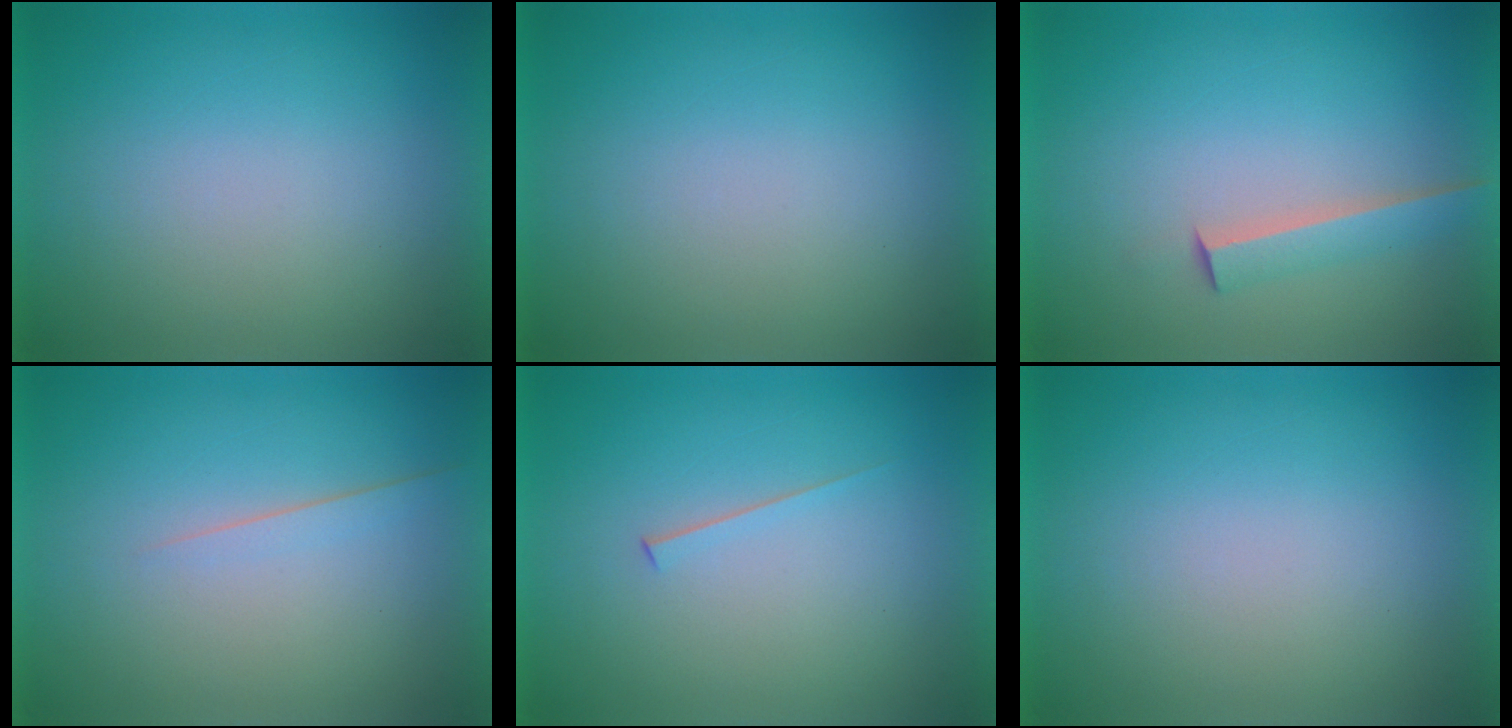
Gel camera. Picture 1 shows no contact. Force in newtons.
{"total": 1.3}
{"total": 2.4}
{"total": 1.4}
{"total": 1.5}
{"total": 0.0}